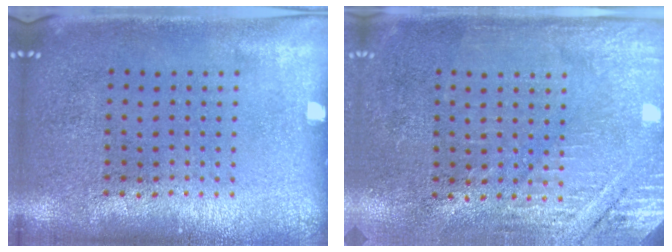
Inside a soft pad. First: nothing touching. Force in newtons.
{"total": 2.8, "press": 2.7, "slide": 0.9}